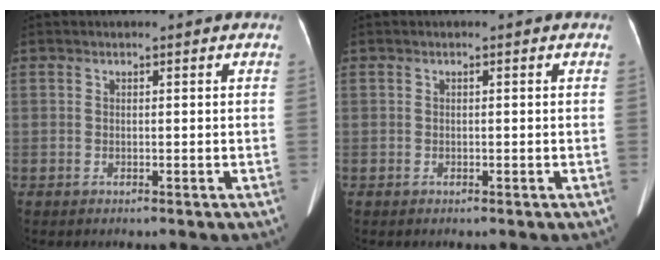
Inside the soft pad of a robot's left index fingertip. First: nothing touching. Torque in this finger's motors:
{"motor_torque": [-0.11, -0.04, 0.01, -0.01]}